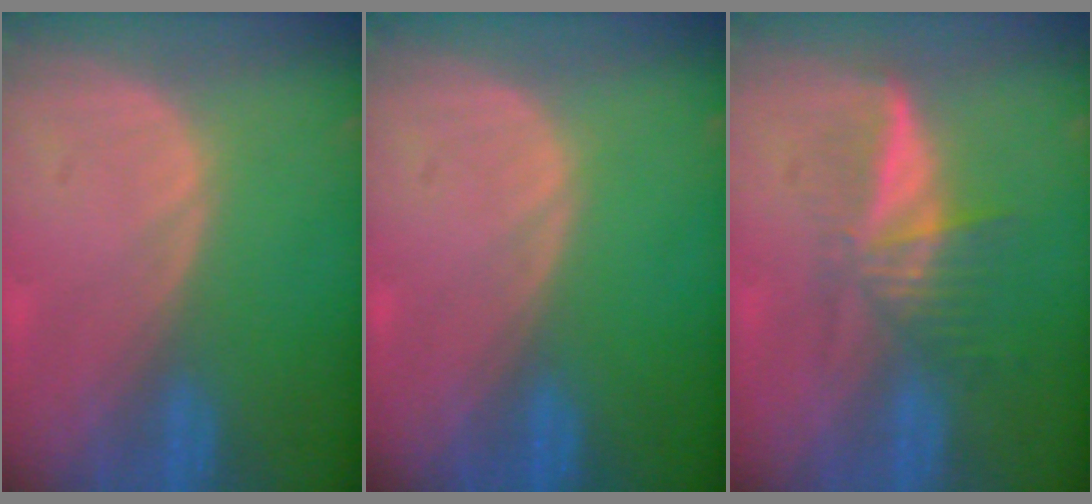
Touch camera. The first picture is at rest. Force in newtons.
{"total": 0.0}
{"total": 6.0, "press": 5.4, "slide": 2.6}